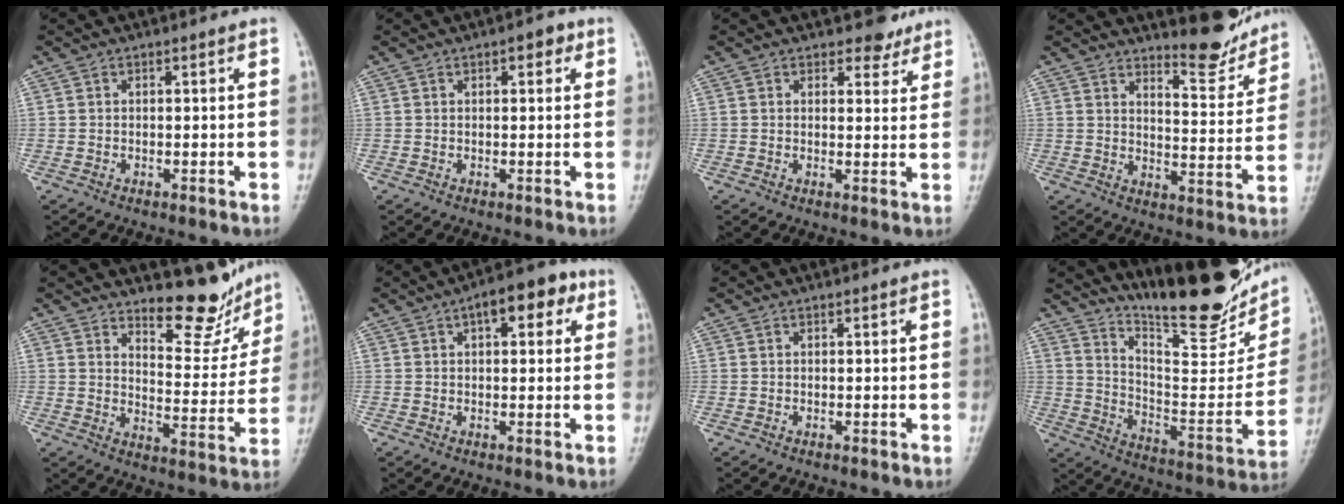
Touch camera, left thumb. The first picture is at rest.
{"total": 2.5, "force": [1.1, 1.3, 1.9], "torque": [-0.013, 0.002, 0.010]}
{"total": 3.3, "force": [2.8, 1.7, 0.4], "torque": [0.017, -0.021, 0.031]}
{"total": 8.6, "force": [7.9, 1.7, 2.9], "torque": [-0.019, -0.076, 0.118]}
{"total": 10.6, "force": [9.2, 3.5, 3.9], "torque": [-0.018, -0.080, 0.140]}
{"total": 8.6, "force": [3.4, 4.1, 6.7], "torque": [-0.063, 0.014, 0.037]}
{"total": 0.0}
{"total": 23.8, "force": [17.5, 6.0, 14.9], "torque": [-0.184, -0.100, 0.270]}